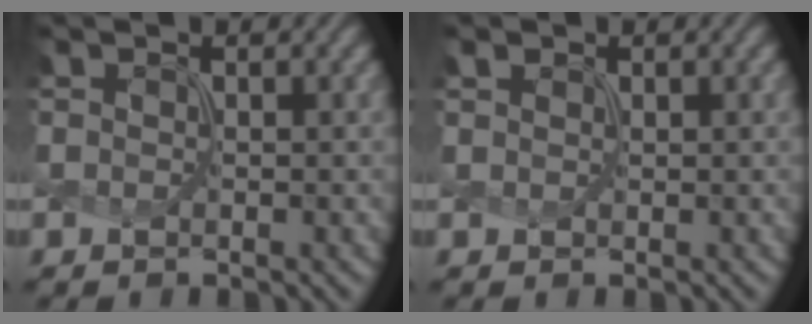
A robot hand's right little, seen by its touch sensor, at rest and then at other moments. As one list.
[{"total": 0.7, "force": [0.5, 0.4, 0.2], "torque": [-0.007, 0.000, 0.012]}]